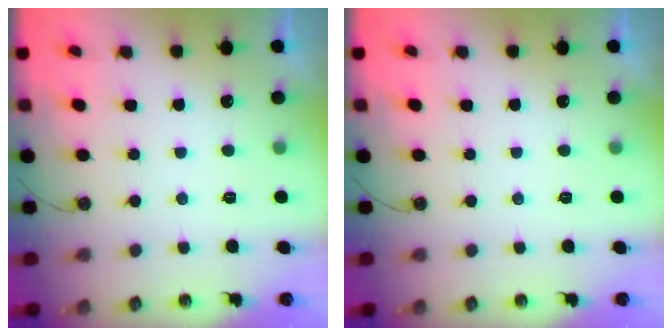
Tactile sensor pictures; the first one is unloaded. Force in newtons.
{"total": 0.0}